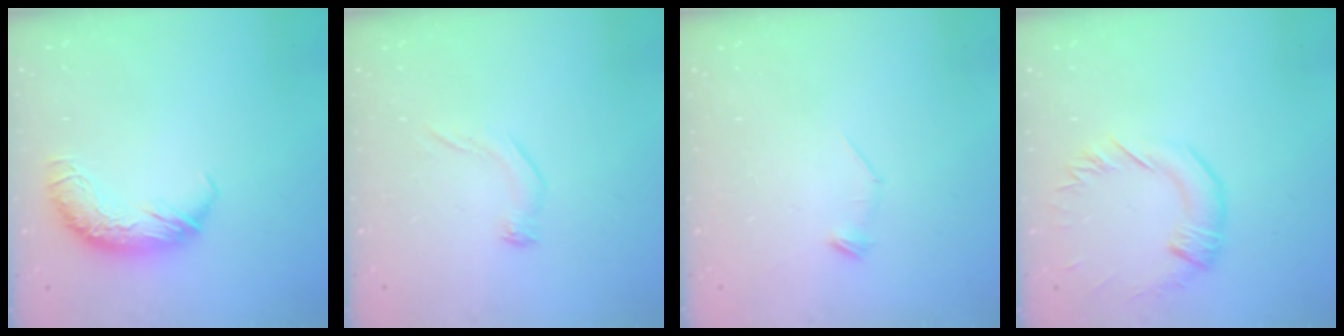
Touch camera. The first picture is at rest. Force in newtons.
{"total": 5.5, "press": 5.4, "slide": 1.2}
{"total": 7.5, "press": 7.5, "slide": 0.7}
{"total": 0.8, "press": 0.7, "slide": 0.4}